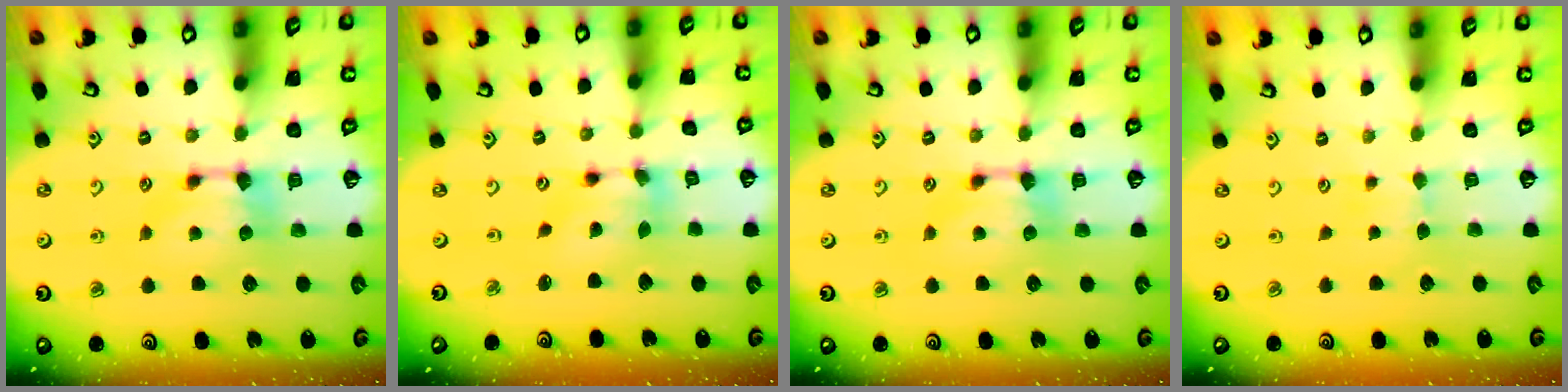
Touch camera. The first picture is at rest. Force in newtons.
{"total": 5.3, "press": 4.8, "slide": 2.1}
{"total": 0.0}
{"total": 3.2, "press": 3.2, "slide": 0.3}